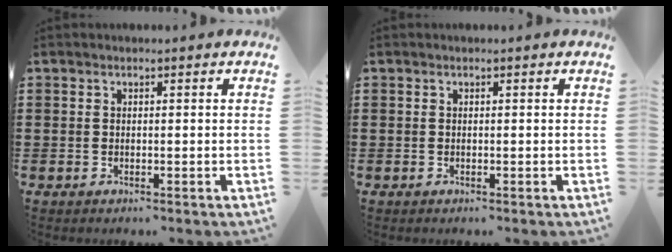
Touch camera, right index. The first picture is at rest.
{"total": 0.0}